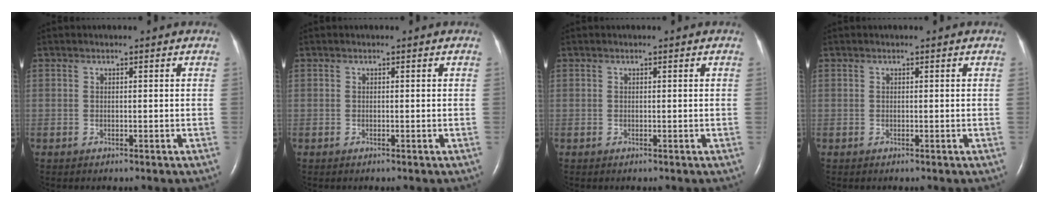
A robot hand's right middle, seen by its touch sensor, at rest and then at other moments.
{"total": 0.0}
{"total": 0.0}
{"total": 0.0}